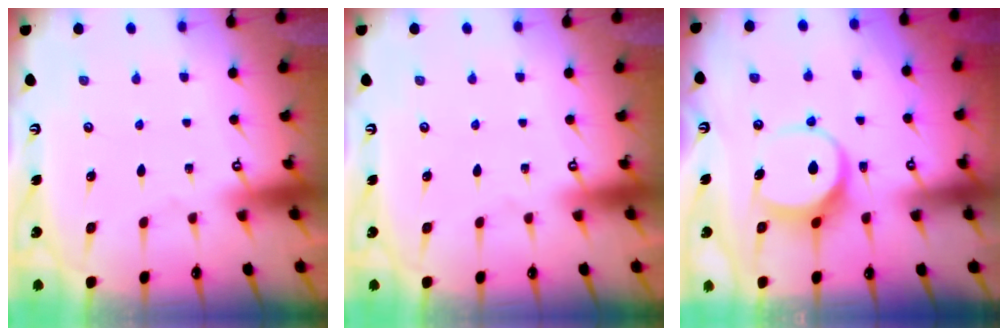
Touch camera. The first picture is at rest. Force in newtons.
{"total": 0.0}
{"total": 9.3, "press": 9.2, "slide": 0.9}